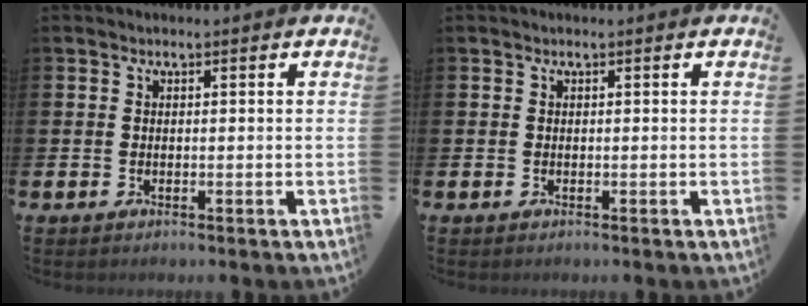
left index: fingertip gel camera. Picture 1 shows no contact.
{"total": 0.0}